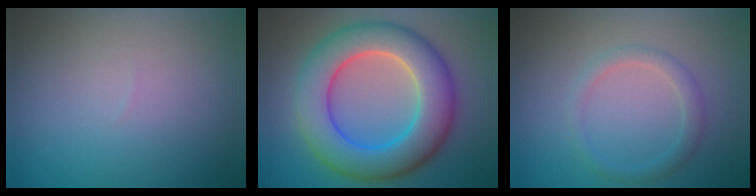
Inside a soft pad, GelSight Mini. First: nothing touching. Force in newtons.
{"total": 9.3, "press": 9.3, "slide": 0.5}
{"total": 1.7, "press": 1.7, "slide": 0.0}